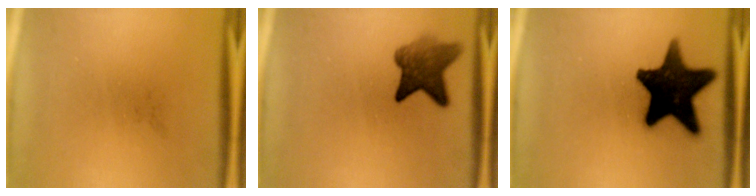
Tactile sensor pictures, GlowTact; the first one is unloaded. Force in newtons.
{"total": 6.5}
{"total": 17.9}